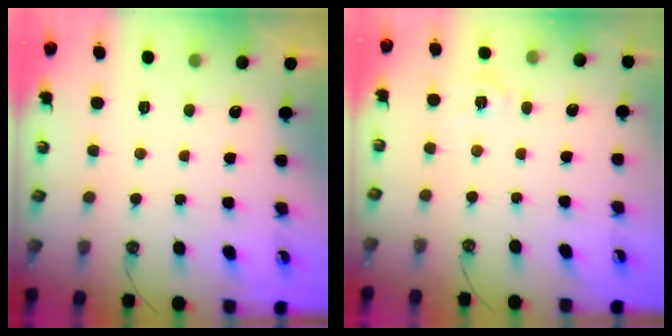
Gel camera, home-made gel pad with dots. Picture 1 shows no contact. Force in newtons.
{"total": 4.6, "press": 4.5, "slide": 0.6}